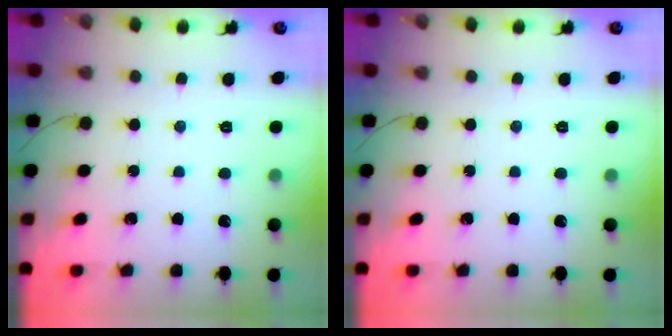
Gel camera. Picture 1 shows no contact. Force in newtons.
{"total": 0.0}